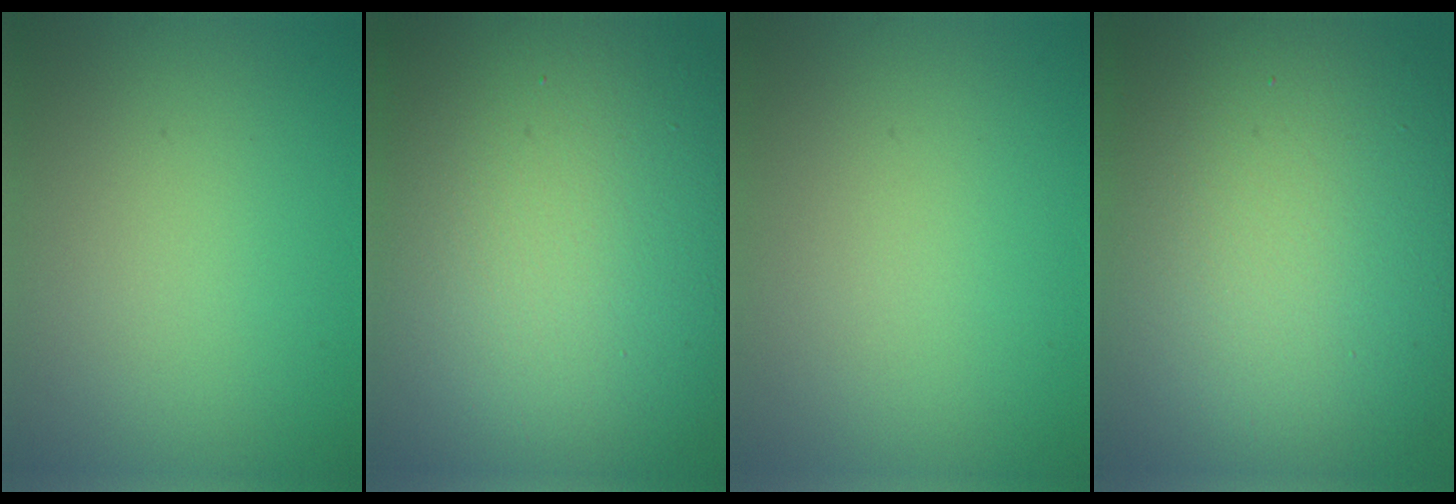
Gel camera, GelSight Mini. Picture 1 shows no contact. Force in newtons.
{"total": 20.3, "press": 20.3, "slide": 1.1}
{"total": 0.0}
{"total": 18.1, "press": 18.1, "slide": 1.5}